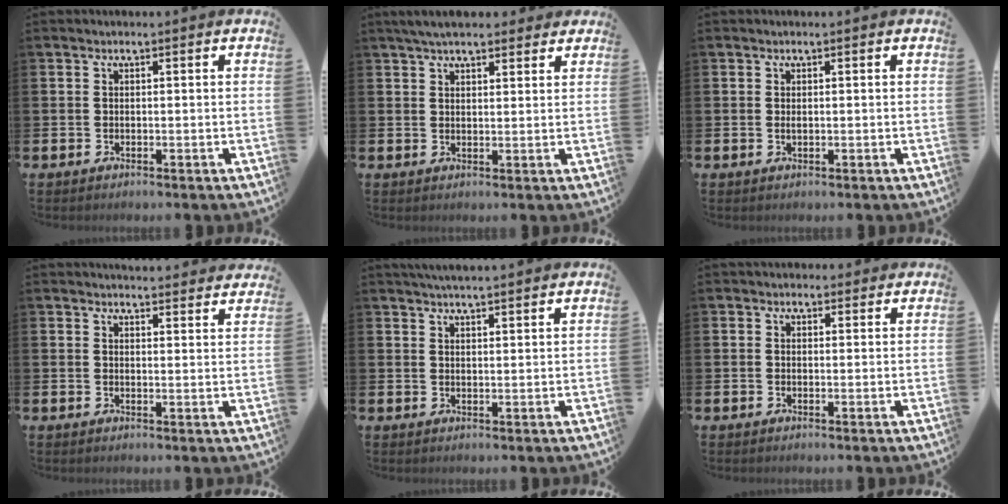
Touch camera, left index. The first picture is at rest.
{"total": 4.5, "force": [4.0, 1.3, 1.6], "torque": [-0.034, -0.007, 0.074]}
{"total": 0.6, "force": [0.2, 0.2, 0.5], "torque": [-0.006, 0.000, 0.002]}
{"total": 3.5, "force": [3.5, 0.1, -0.1], "torque": [0.009, -0.028, 0.061]}
{"total": 3.5, "force": [3.4, -0.1, 0.6], "torque": [-0.013, -0.013, 0.061]}
{"total": 1.6, "force": [1.4, 0.8, 0.0], "torque": [0.009, 0.000, 0.025]}